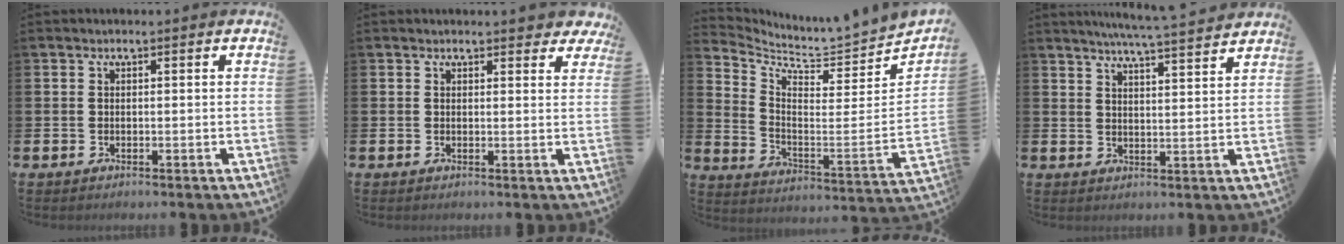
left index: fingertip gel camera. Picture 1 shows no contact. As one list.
[{"total": 2.0, "force": [1.9, 0.7, 0.3], "torque": [0.008, -0.007, 0.031]}, {"total": 5.2, "force": [5.1, 0.6, 0.6], "torque": [-0.034, -0.078, 0.078]}, {"total": 5.5, "force": [5.3, -0.7, 1.4], "torque": [-0.031, -0.035, 0.090]}]